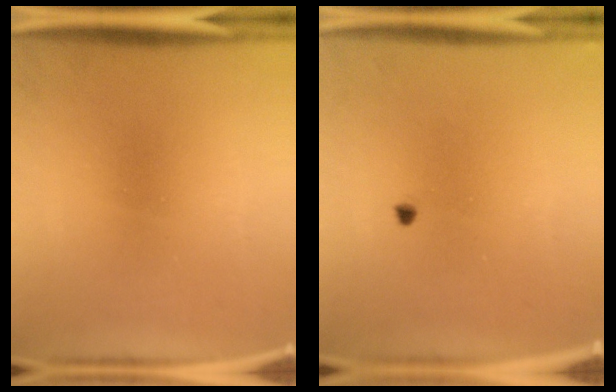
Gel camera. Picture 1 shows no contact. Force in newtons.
{"total": 0.7}